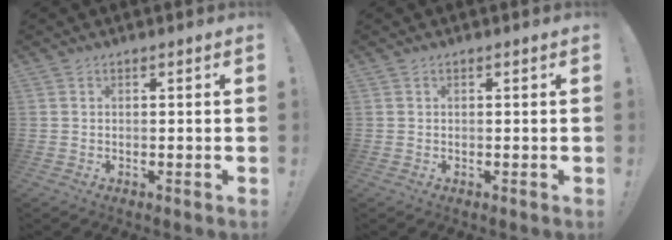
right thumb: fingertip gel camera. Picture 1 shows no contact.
{"total": 0.0}